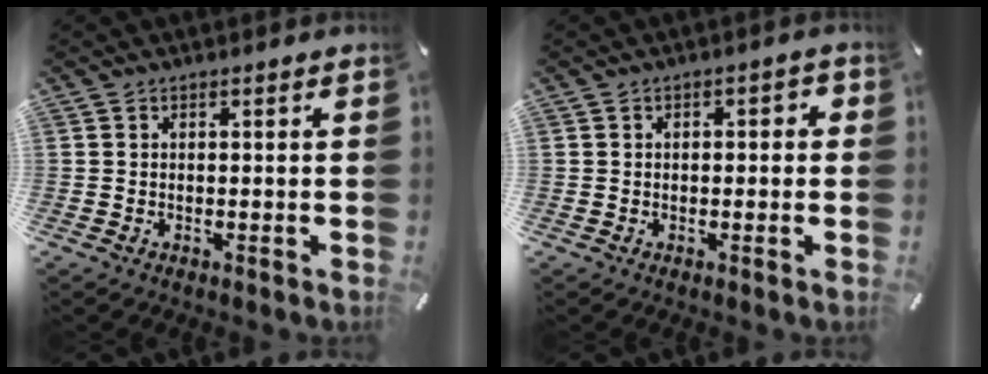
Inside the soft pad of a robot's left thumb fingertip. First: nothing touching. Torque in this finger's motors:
{"motor_torque": [-0.05, -0.20, -0.10, 0.17, -0.04]}